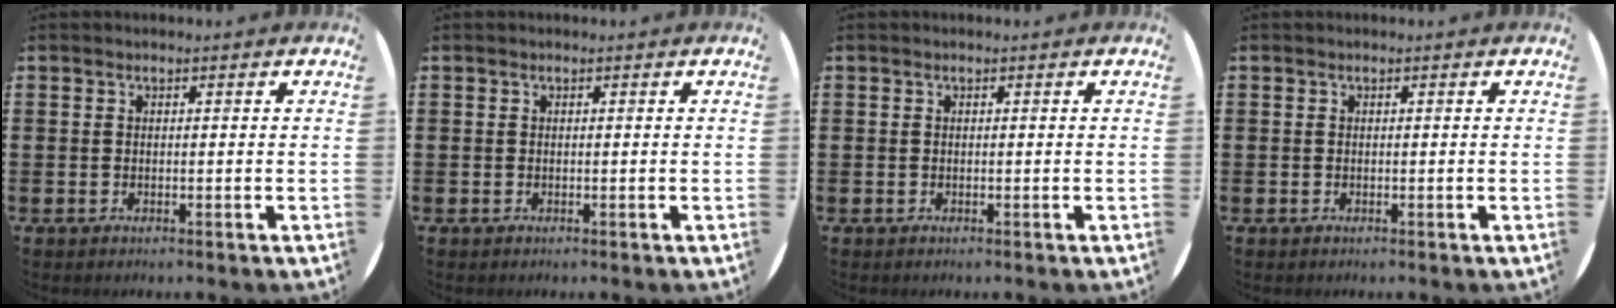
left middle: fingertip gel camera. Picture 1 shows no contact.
{"total": 0.0}
{"total": 0.0}
{"total": 0.0}